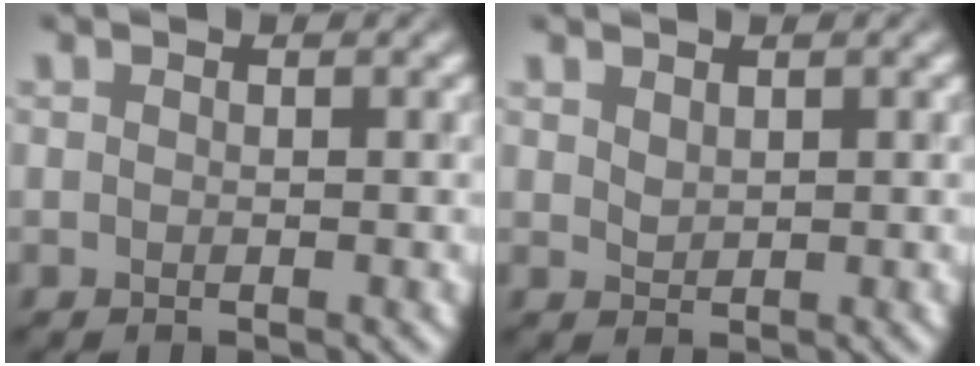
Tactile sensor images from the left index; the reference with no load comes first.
{"total": 0.8, "force": [0.7, 0.4, 0.2], "torque": [-0.004, 0.002, 0.018]}